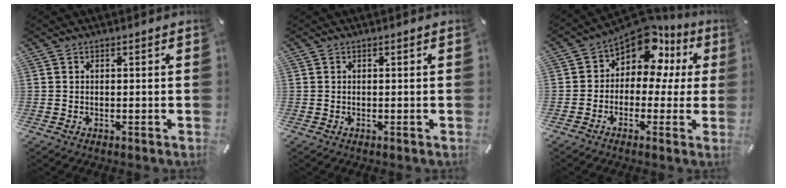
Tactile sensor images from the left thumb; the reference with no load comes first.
{"total": 0.0}
{"total": 11.5, "force": [6.8, 6.5, 6.5], "torque": [-0.118, -0.051, 0.122]}